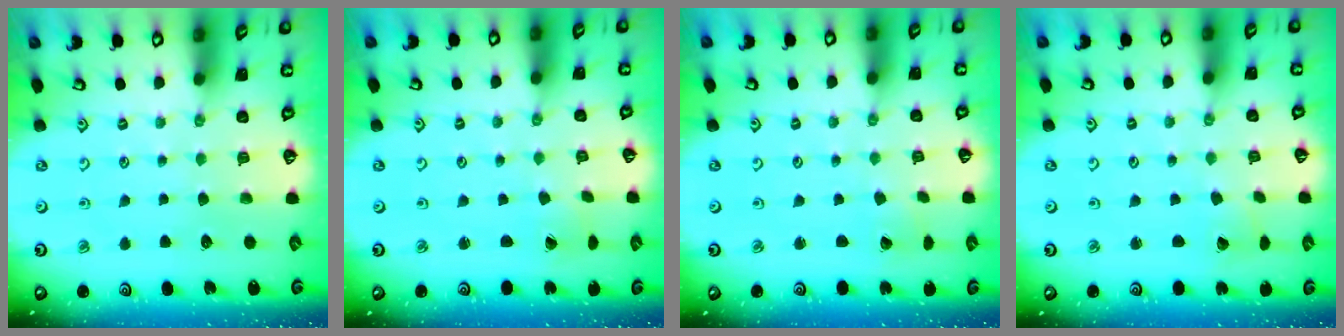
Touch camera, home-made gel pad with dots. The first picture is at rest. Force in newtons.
{"total": 0.7, "press": 0.7, "slide": 0.1}
{"total": 1.6, "press": 1.6, "slide": 0.1}
{"total": 2.0, "press": 2.0, "slide": 0.3}